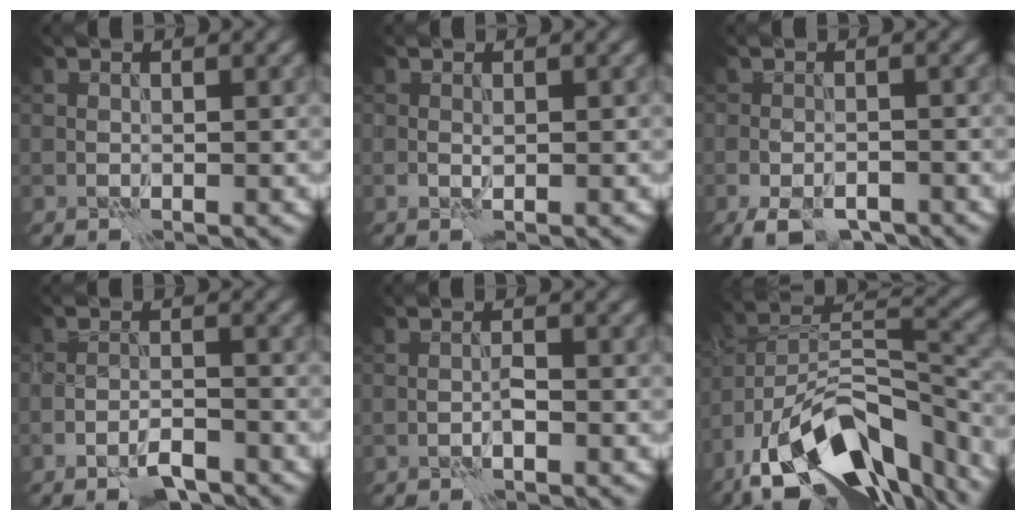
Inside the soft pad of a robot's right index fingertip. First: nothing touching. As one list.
[{"total": 0.7, "force": [0.0, 0.4, 0.6], "torque": [-0.013, 0.001, -0.002]}, {"total": 4.2, "force": [-3.0, 1.8, 2.4], "torque": [-0.038, -0.007, -0.050]}, {"total": 2.9, "force": [-2.2, 0.8, 1.8], "torque": [-0.031, 0.002, -0.042]}, {"total": 0.9, "force": [-0.5, 0.2, 0.8], "torque": [-0.015, 0.003, -0.009]}, {"total": 15.5, "force": [-10.6, 6.5, 9.4], "torque": [-0.181, 0.010, -0.166]}]